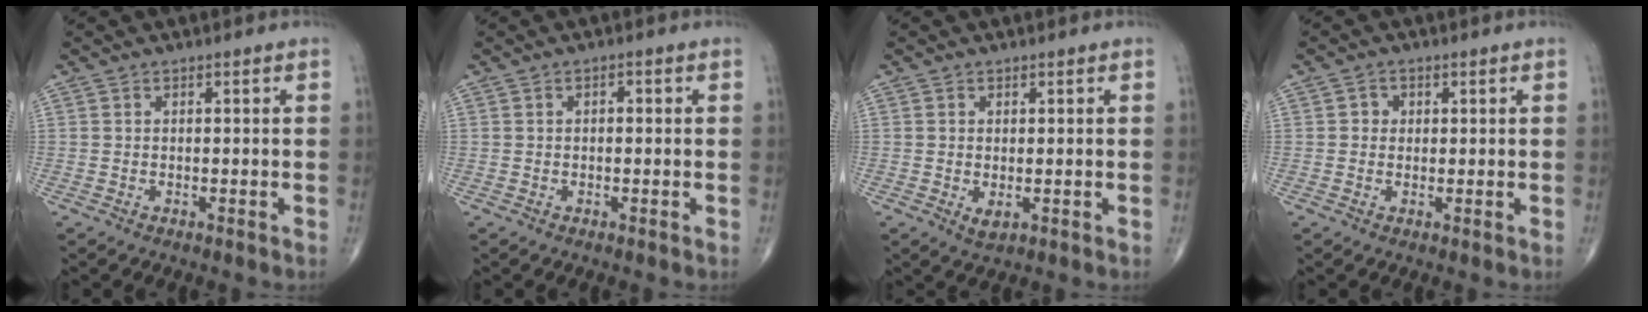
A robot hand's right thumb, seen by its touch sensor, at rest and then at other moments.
{"total": 1.0, "force": [0.1, 0.5, 0.8], "torque": [-0.009, 0.002, 0.000]}
{"total": 1.9, "force": [-0.2, 1.0, 1.5], "torque": [-0.026, -0.007, 0.002]}
{"total": 1.9, "force": [0.4, 1.7, 0.6], "torque": [0.002, 0.001, 0.004]}